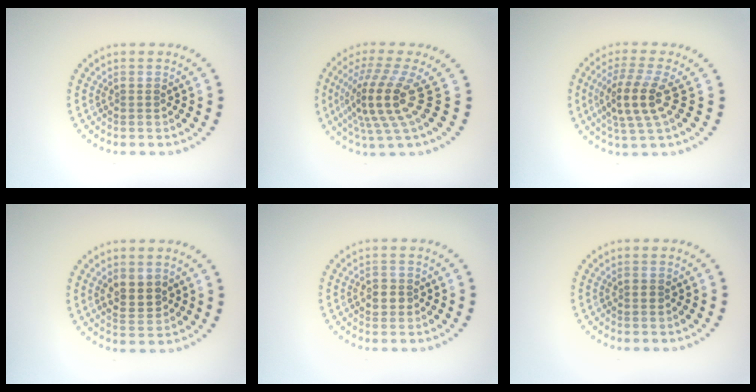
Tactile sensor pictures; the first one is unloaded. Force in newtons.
{"total": 5.1, "press": 3.6, "slide": 3.6}
{"total": 4.0, "press": 3.4, "slide": 2.1}
{"total": 2.7, "press": 2.7, "slide": 0.5}
{"total": 1.6, "press": 1.6, "slide": 0.3}
{"total": 0.8, "press": 0.8, "slide": 0.1}